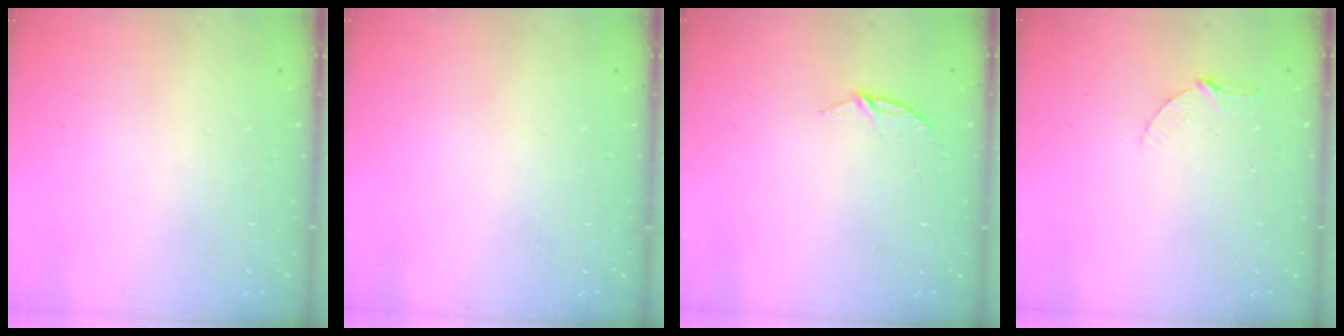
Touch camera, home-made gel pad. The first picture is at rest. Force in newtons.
{"total": 0.0}
{"total": 5.1, "press": 5.1, "slide": 0.5}
{"total": 4.0, "press": 3.9, "slide": 0.4}